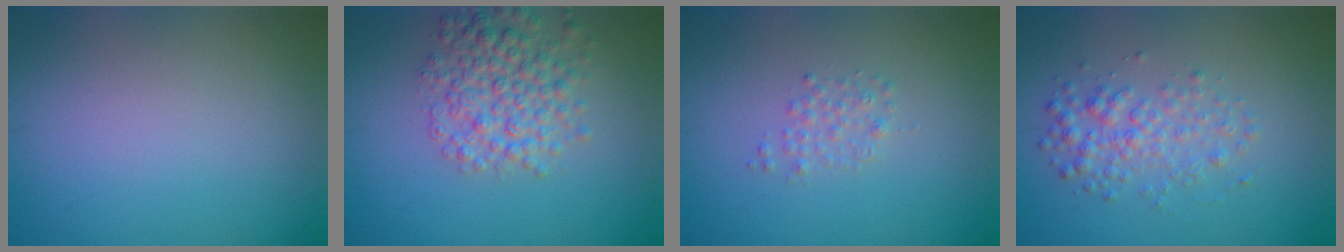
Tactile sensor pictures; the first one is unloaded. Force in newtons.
{"total": 4.8, "press": 4.8, "slide": 0.2}
{"total": 1.2, "press": 1.2, "slide": 0.0}
{"total": 2.7, "press": 2.7, "slide": 0.1}